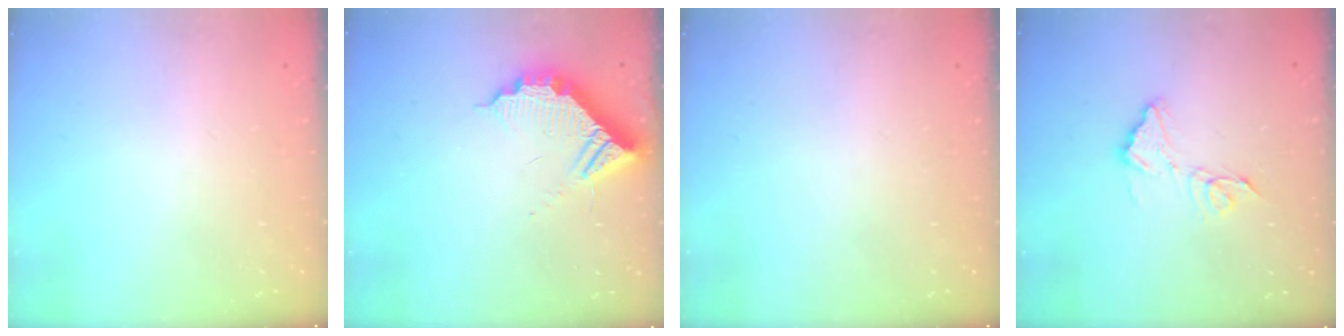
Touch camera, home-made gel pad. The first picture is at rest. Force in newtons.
{"total": 10.5, "press": 10.4, "slide": 0.8}
{"total": 0.0}
{"total": 9.9, "press": 9.8, "slide": 0.8}